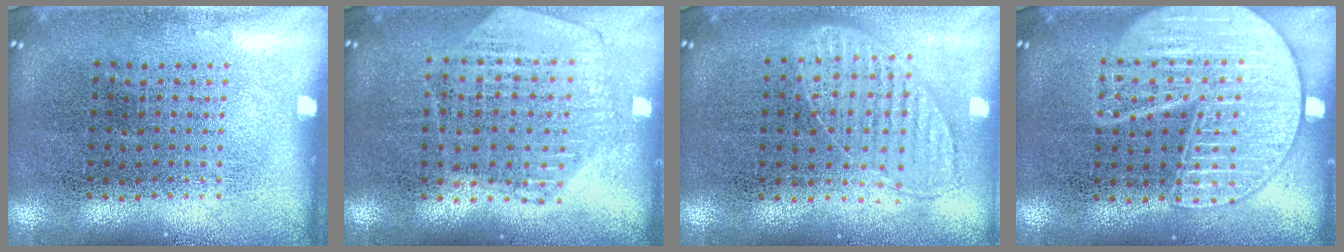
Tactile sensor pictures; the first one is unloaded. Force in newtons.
{"total": 0.6, "press": 0.6, "slide": 0.1}
{"total": 0.9, "press": 0.9, "slide": 0.2}
{"total": 3.0, "press": 3.0, "slide": 0.2}